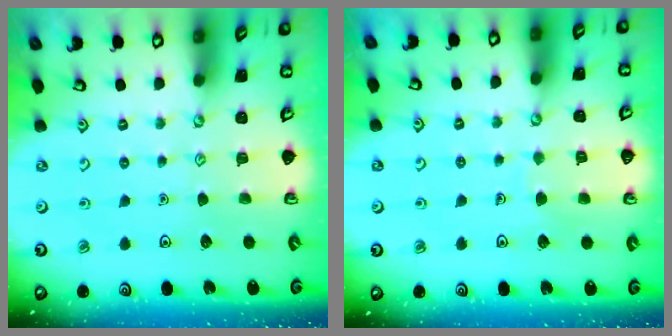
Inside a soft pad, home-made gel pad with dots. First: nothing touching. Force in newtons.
{"total": 3.9, "press": 3.9, "slide": 0.2}